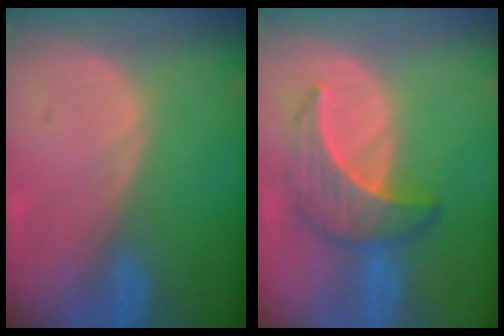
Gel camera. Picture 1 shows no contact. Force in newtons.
{"total": 6.5, "press": 6.4, "slide": 1.0}